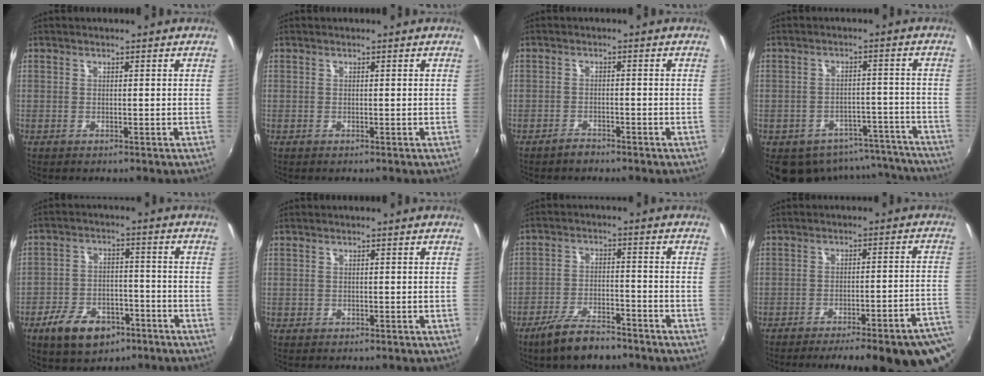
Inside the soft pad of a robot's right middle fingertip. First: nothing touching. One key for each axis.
{"total": 0.0}
{"total": 1.9, "fx": -1.8, "fy": 0.6, "fz": 0.4, "tx": -0.013, "ty": 0.002, "tz": -0.030}
{"total": 15.4, "fx": -12.5, "fy": 7.6, "fz": 4.7, "tx": -0.096, "ty": 0.022, "tz": -0.139}
{"total": 11.2, "fx": -6.6, "fy": 6.5, "fz": 6.2, "tx": -0.144, "ty": 0.002, "tz": -0.104}
{"total": 0.5, "fx": -0.2, "fy": 0.5, "fz": 0.0, "tx": 0.000, "ty": -0.003, "tz": -0.004}
{"total": 8.9, "fx": -6.9, "fy": 2.6, "fz": 4.9, "tx": -0.111, "ty": -0.008, "tz": -0.119}
{"total": 22.2, "fx": -17.9, "fy": 3.4, "fz": 12.6, "tx": -0.145, "ty": -0.009, "tz": -0.222}